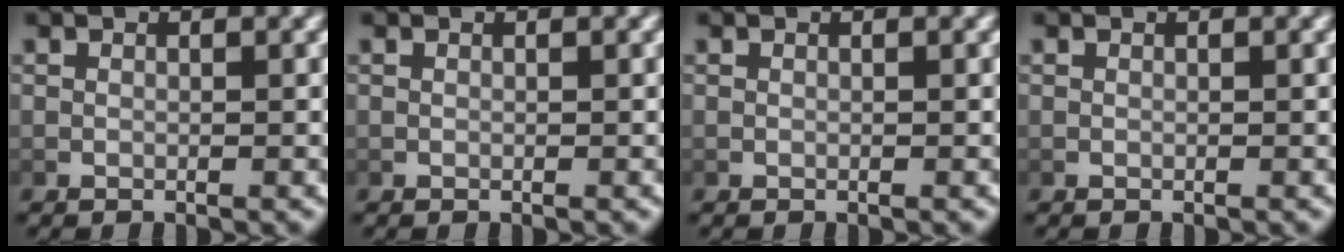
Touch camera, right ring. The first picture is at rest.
{"total": 0.0}
{"total": 0.0}
{"total": 0.0}